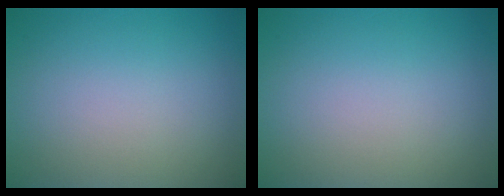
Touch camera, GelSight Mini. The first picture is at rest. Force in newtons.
{"total": 0.0}